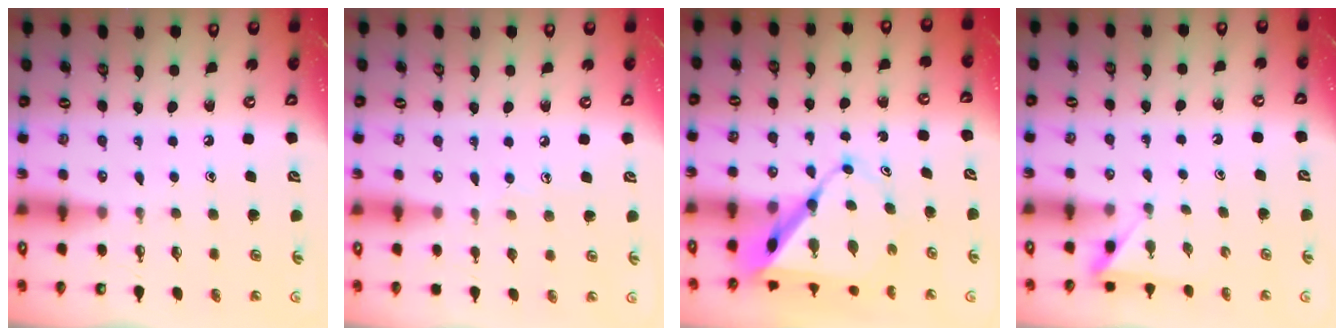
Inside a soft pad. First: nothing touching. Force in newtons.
{"total": 5.2, "press": 5.2, "slide": 0.7}
{"total": 10.1, "press": 10.0, "slide": 0.9}
{"total": 3.0, "press": 3.0, "slide": 0.3}